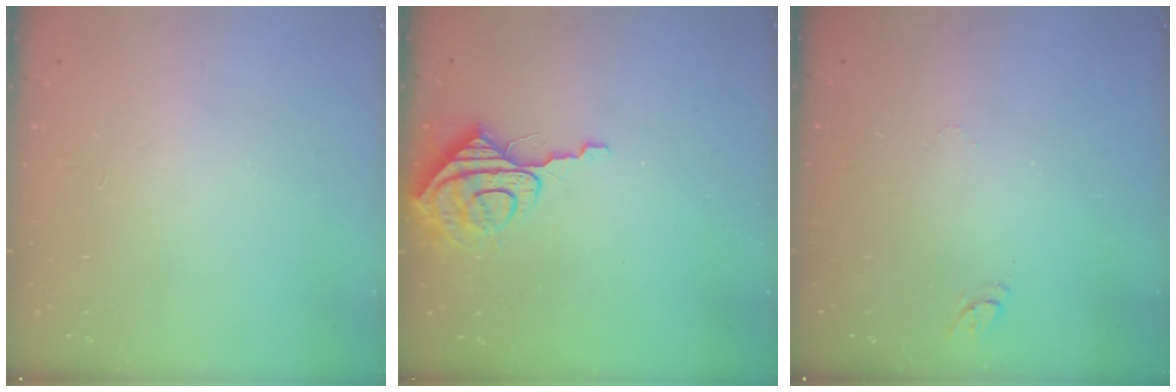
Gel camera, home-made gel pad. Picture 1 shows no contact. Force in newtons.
{"total": 8.9, "press": 8.9, "slide": 0.2}
{"total": 4.4, "press": 4.3, "slide": 0.5}